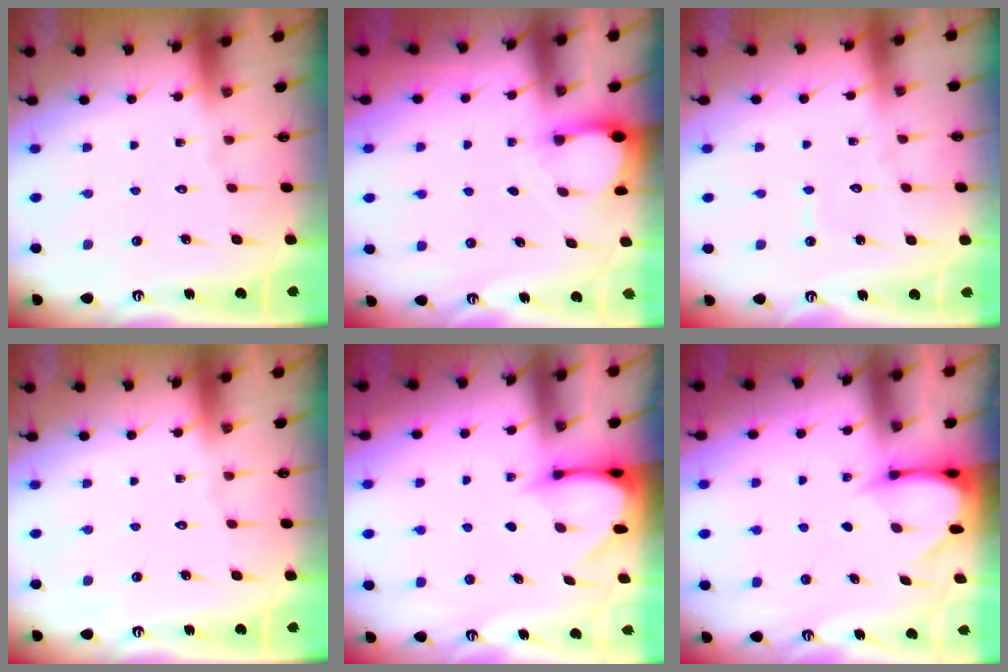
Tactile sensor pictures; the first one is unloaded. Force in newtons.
{"total": 2.9, "press": 2.9, "slide": 0.3}
{"total": 2.6, "press": 2.6, "slide": 0.3}
{"total": 0.0}
{"total": 3.4, "press": 3.4, "slide": 0.3}
{"total": 3.5, "press": 3.5, "slide": 0.3}